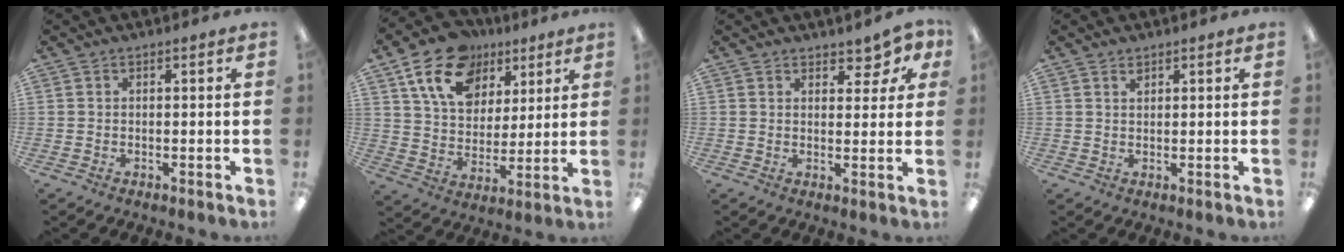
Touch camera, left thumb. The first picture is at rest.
{"total": 17.2, "force": [9.7, 11.8, 8.0], "torque": [-0.139, -0.034, 0.182]}
{"total": 4.7, "force": [3.7, 2.4, 1.8], "torque": [-0.013, -0.021, 0.062]}
{"total": 1.1, "force": [1.0, 0.4, 0.3], "torque": [0.000, -0.003, 0.017]}